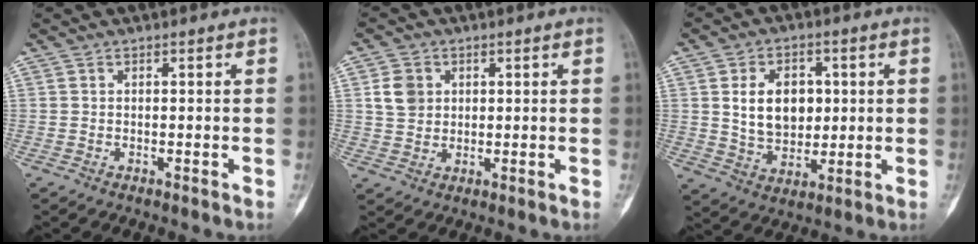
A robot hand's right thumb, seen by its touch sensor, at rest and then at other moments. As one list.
[{"total": 5.2, "force": [1.5, 4.3, 2.4], "torque": [-0.026, -0.002, 0.027]}, {"total": 11.1, "force": [1.9, 7.8, 7.6], "torque": [-0.088, -0.011, 0.042]}]